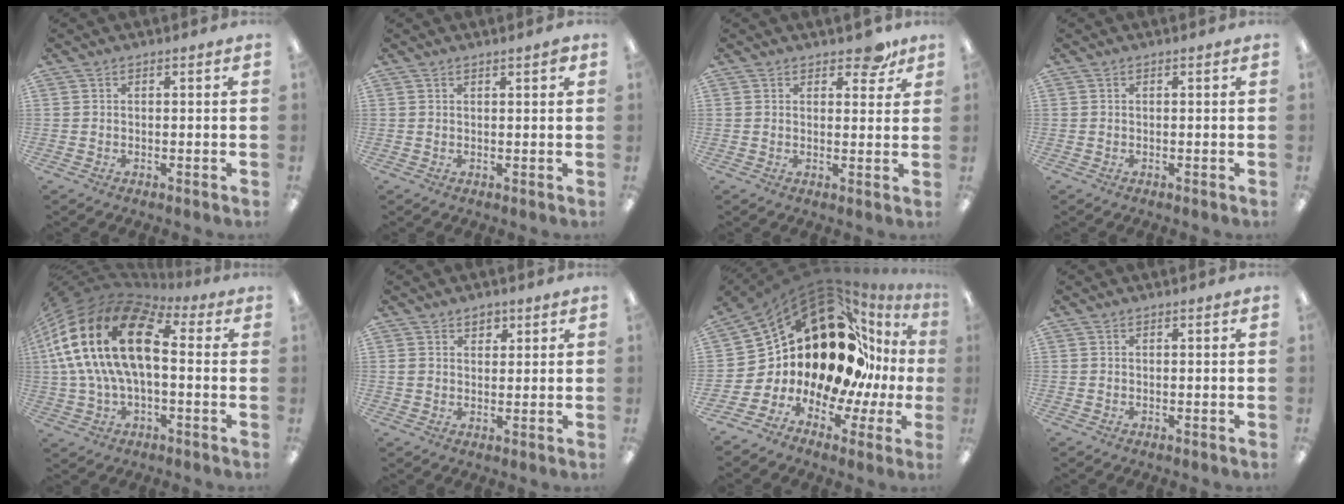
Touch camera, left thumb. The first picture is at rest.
{"total": 1.7, "force": [1.3, 0.2, 1.1], "torque": [-0.015, -0.003, 0.020]}
{"total": 5.6, "force": [3.9, 2.7, 3.0], "torque": [-0.019, -0.018, 0.062]}
{"total": 0.0}
{"total": 21.7, "force": [4.4, 11.1, 18.2], "torque": [-0.385, -0.005, 0.073]}
{"total": 3.3, "force": [1.8, 2.5, 0.9], "torque": [-0.008, -0.002, 0.030]}
{"total": 22.9, "force": [8.0, 14.7, 15.7], "torque": [-0.269, -0.089, 0.165]}
{"total": 0.0}